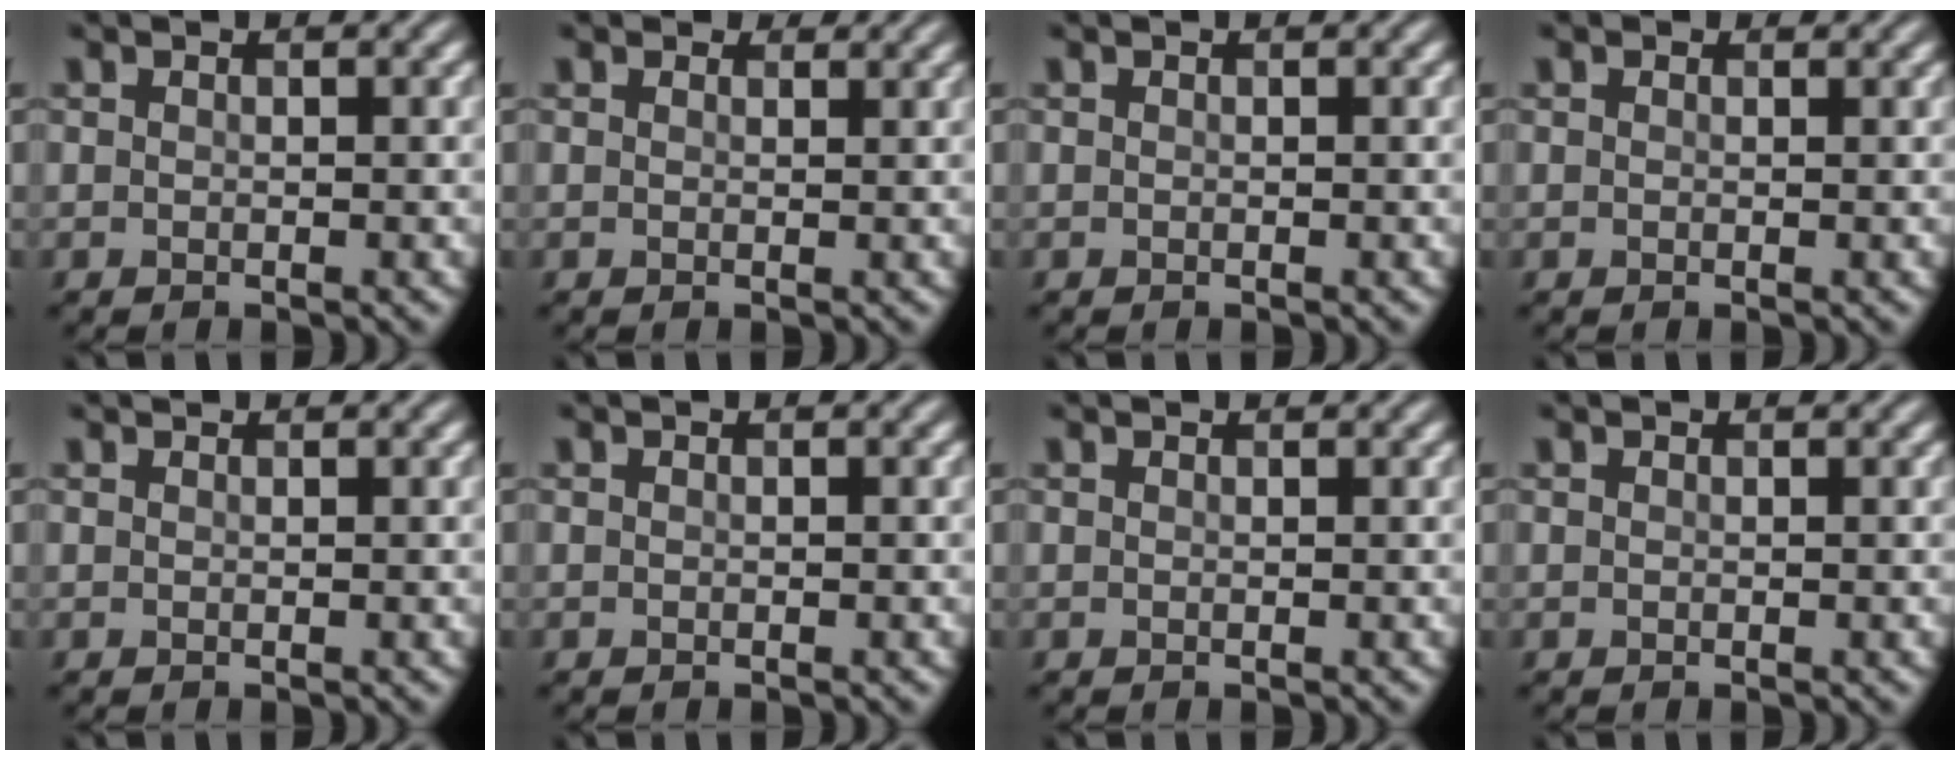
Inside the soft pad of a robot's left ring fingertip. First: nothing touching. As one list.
[{"total": 1.4, "force": [1.2, 0.5, 0.3], "torque": [-0.010, -0.006, 0.009]}, {"total": 0.0}, {"total": 0.5, "force": [0.4, 0.3, 0.2], "torque": [-0.005, -0.003, 0.000]}, {"total": 0.9, "force": [0.9, 0.1, 0.1], "torque": [-0.008, -0.004, 0.008]}, {"total": 0.0}, {"total": 1.0, "force": [1.0, 0.1, 0.3], "torque": [-0.009, -0.003, 0.007]}, {"total": 0.7, "force": [0.7, 0.1, 0.1], "torque": [-0.007, -0.002, 0.004]}]